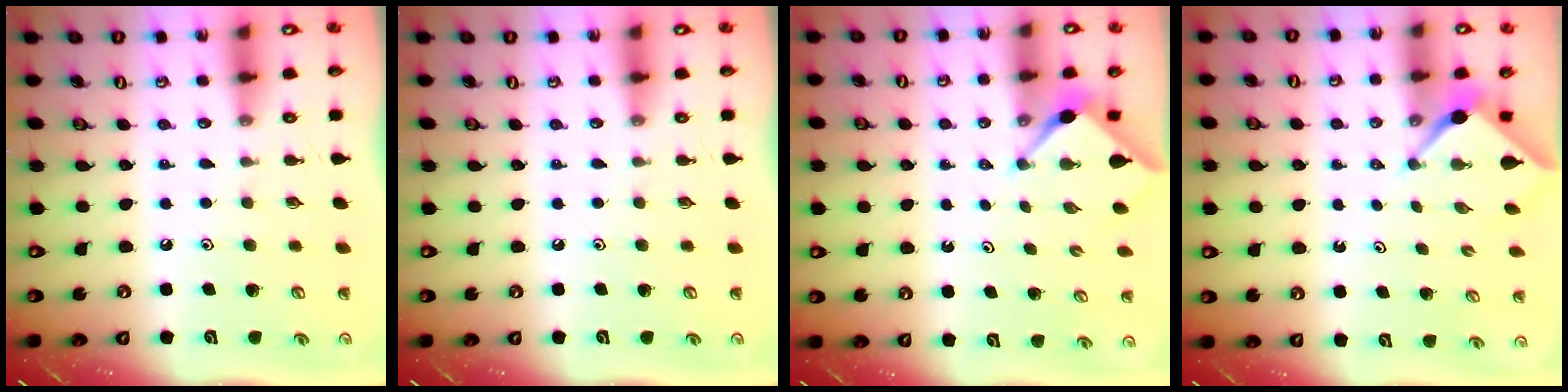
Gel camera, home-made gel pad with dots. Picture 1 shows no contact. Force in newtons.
{"total": 0.0}
{"total": 3.0, "press": 2.9, "slide": 0.3}
{"total": 2.5, "press": 2.5, "slide": 0.3}